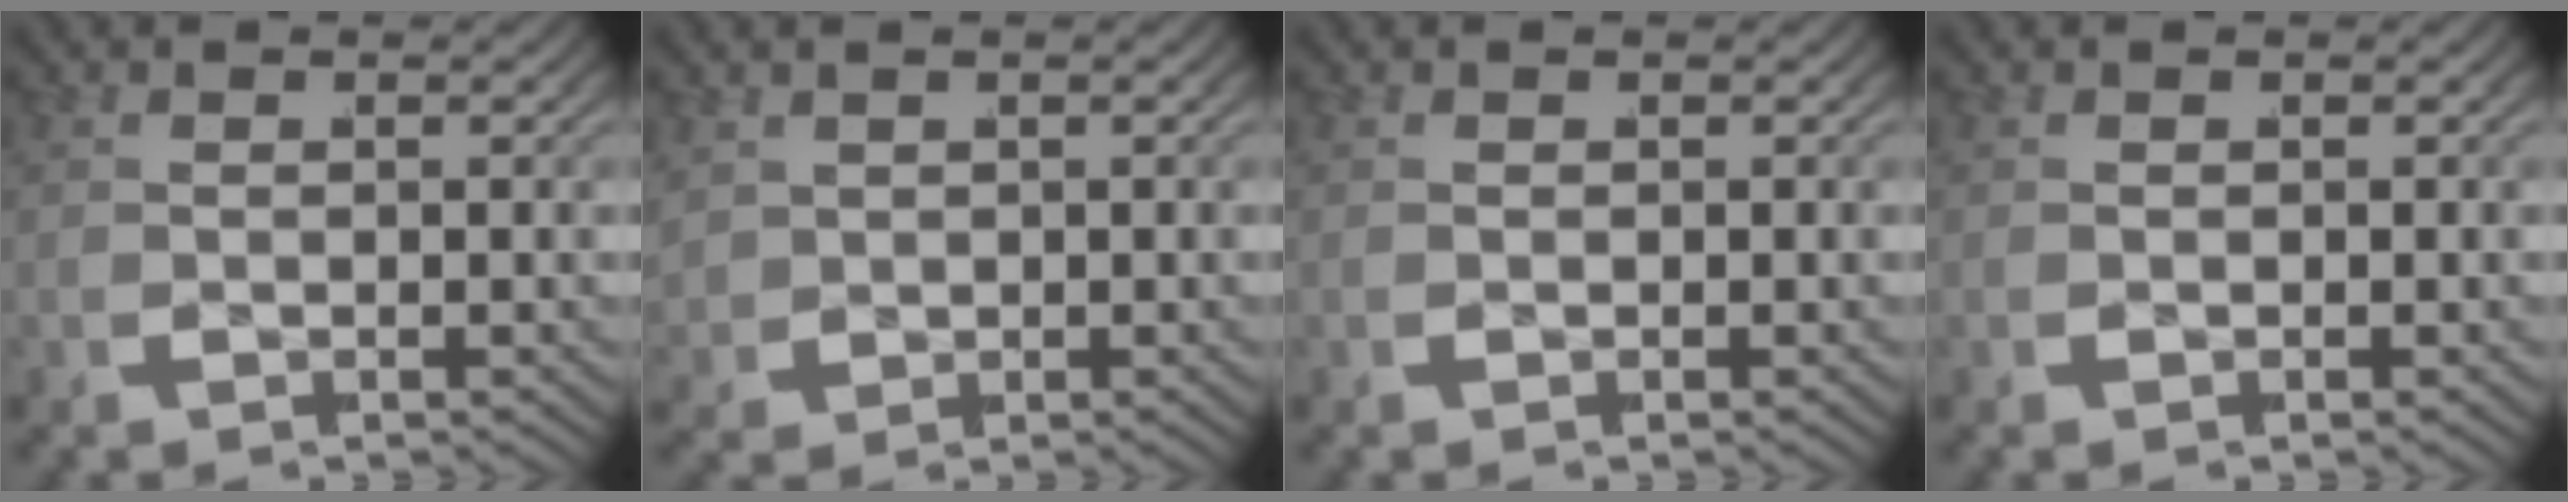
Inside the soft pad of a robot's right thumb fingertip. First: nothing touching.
{"total": 1.4, "force": [0.6, 1.2, 0.4], "torque": [-0.012, -0.006, 0.018]}
{"total": 0.0}
{"total": 0.0}